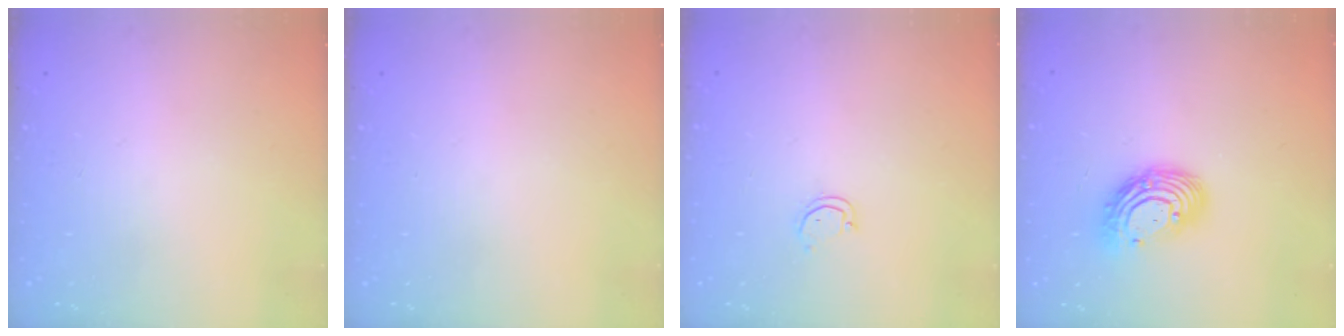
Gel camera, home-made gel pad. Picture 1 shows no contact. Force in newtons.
{"total": 0.0}
{"total": 3.2, "press": 3.2, "slide": 0.2}
{"total": 12.1, "press": 12.0, "slide": 1.1}